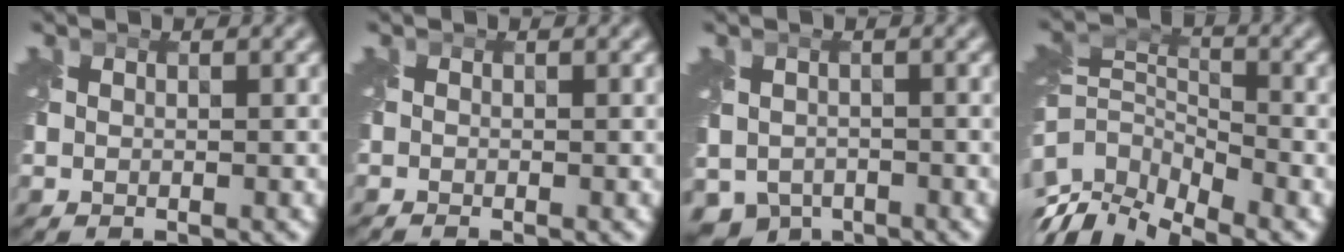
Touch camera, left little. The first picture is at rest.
{"total": 0.5, "force": [-0.5, -0.1, 0.1], "torque": [0.000, -0.009, -0.013]}
{"total": 4.0, "force": [-2.4, 2.8, 1.5], "torque": [-0.030, -0.021, -0.039]}
{"total": 8.8, "force": [-5.5, 4.4, 5.4], "torque": [-0.103, 0.001, -0.103]}